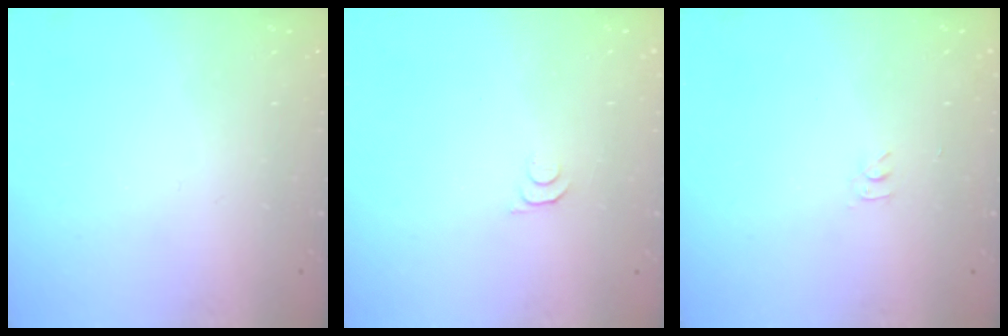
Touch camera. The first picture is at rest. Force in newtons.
{"total": 4.1, "press": 4.0, "slide": 0.6}
{"total": 2.8, "press": 2.8, "slide": 0.4}